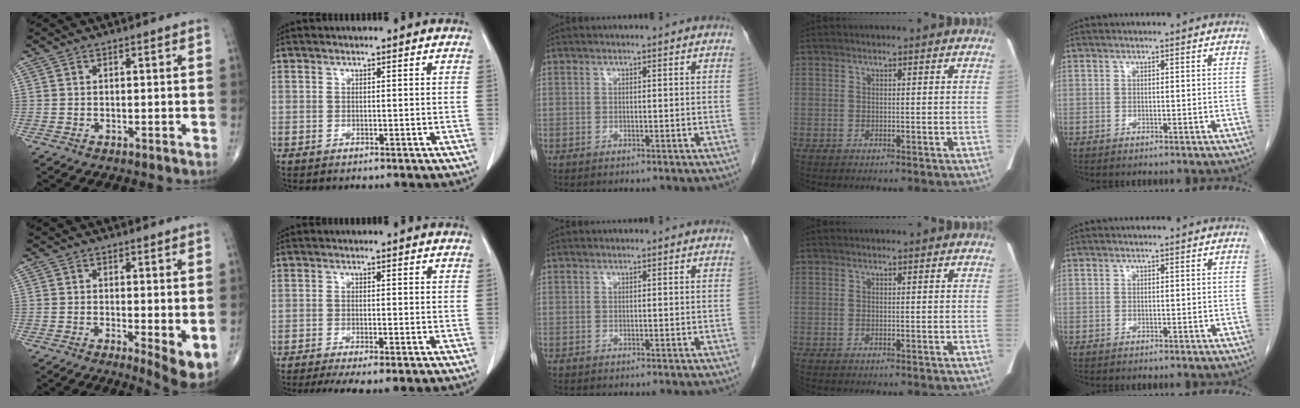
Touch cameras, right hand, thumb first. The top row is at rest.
{"thumb": {"total": 5.1, "force": [-0.7, 1.2, 4.9], "torque": [-0.074, -0.016, -0.014]}, "index": {"total": 6.7, "force": [-5.2, 0.6, 4.3], "torque": [-0.064, -0.013, -0.080]}}